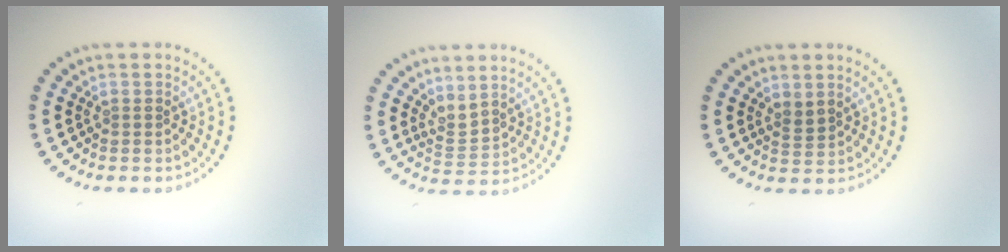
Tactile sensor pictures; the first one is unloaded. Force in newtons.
{"total": 2.2, "press": 1.5, "slide": 1.6}
{"total": 1.3, "press": 1.1, "slide": 0.8}